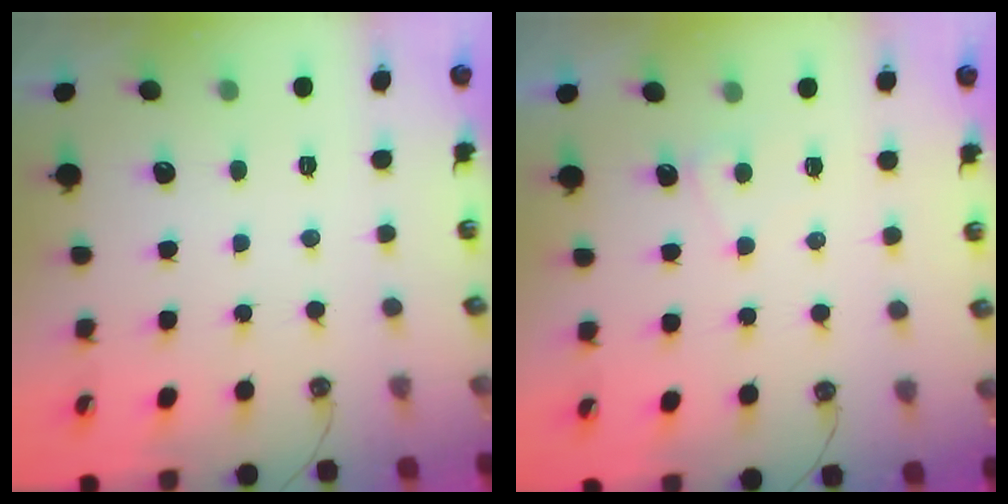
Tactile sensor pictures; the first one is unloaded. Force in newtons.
{"total": 1.2, "press": 1.1, "slide": 0.4}